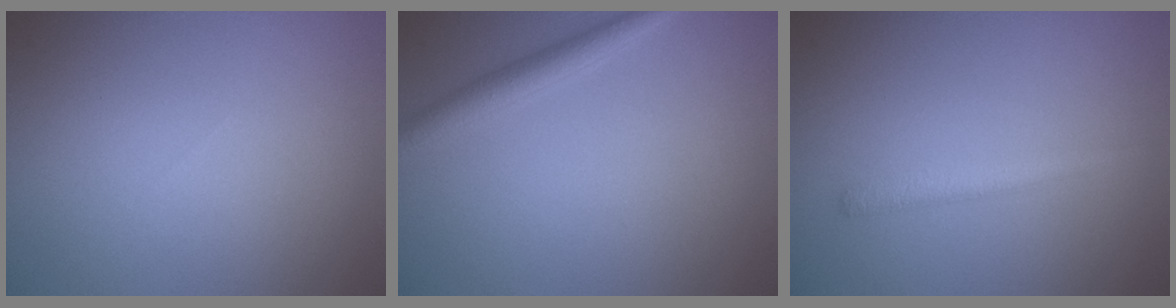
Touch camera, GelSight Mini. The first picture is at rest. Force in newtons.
{"total": 2.5, "press": 2.5, "slide": 0.1}
{"total": 1.7, "press": 1.7, "slide": 0.0}